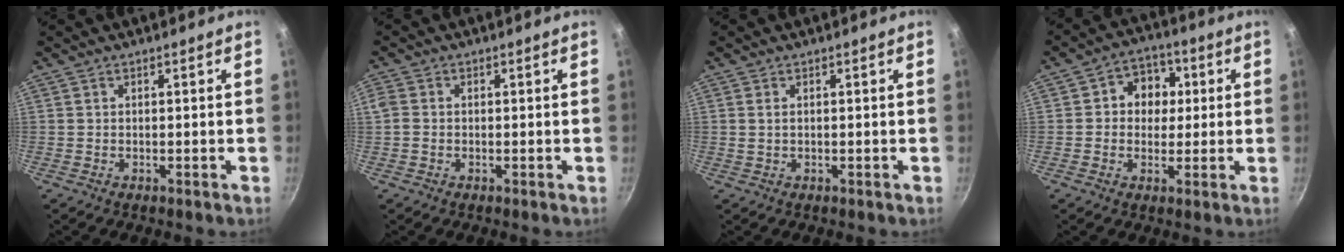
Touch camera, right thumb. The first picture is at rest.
{"total": 2.5, "force": [-0.2, 2.1, 1.3], "torque": [-0.027, 0.004, -0.008]}
{"total": 1.1, "force": [0.3, 0.6, 0.9], "torque": [-0.015, 0.001, 0.005]}
{"total": 8.2, "force": [1.3, 7.1, 4.0], "torque": [-0.015, 0.006, 0.007]}